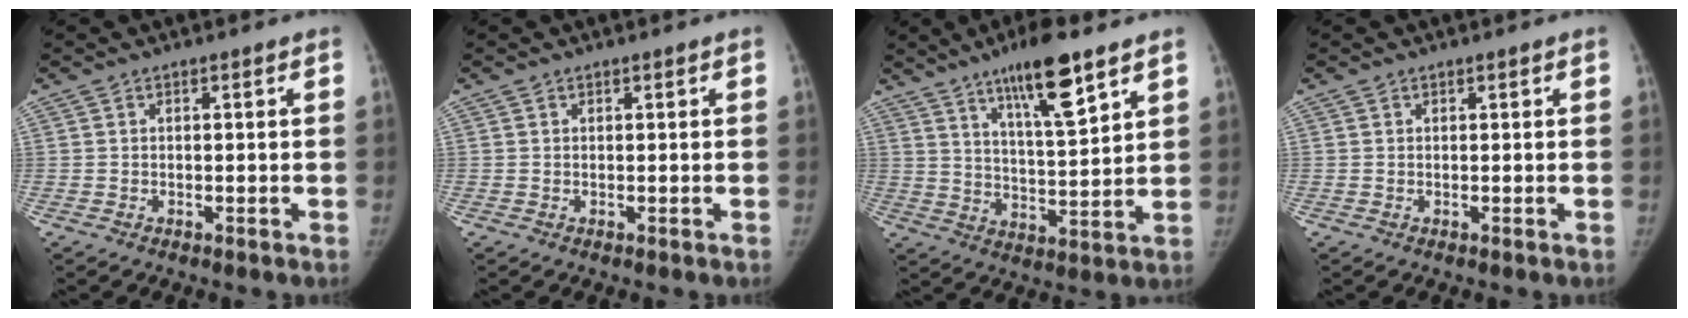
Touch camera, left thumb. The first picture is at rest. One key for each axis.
{"total": 0.0}
{"total": 13.5, "fx": 8.4, "fy": 2.8, "fz": 10.2, "tx": -0.155, "ty": -0.046, "tz": 0.141}
{"total": 0.0}